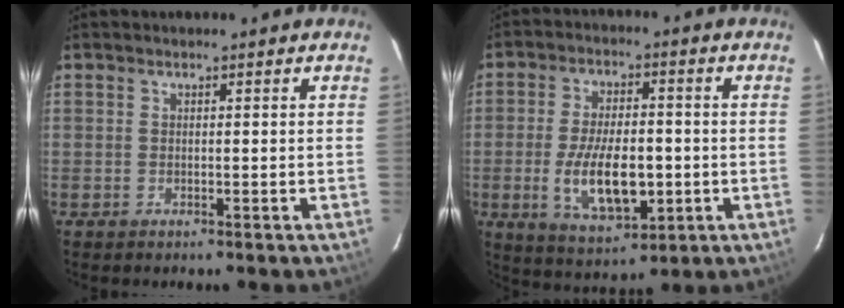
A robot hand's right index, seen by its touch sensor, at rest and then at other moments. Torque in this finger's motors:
{"motor_torque": [0.35, 0.00, 0.55, 0.14]}